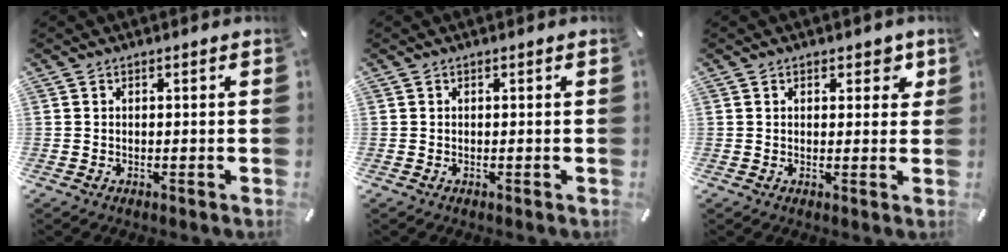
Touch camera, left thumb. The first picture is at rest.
{"total": 0.0}
{"total": 3.5, "force": [1.5, 2.2, 2.2], "torque": [-0.016, -0.003, 0.018]}